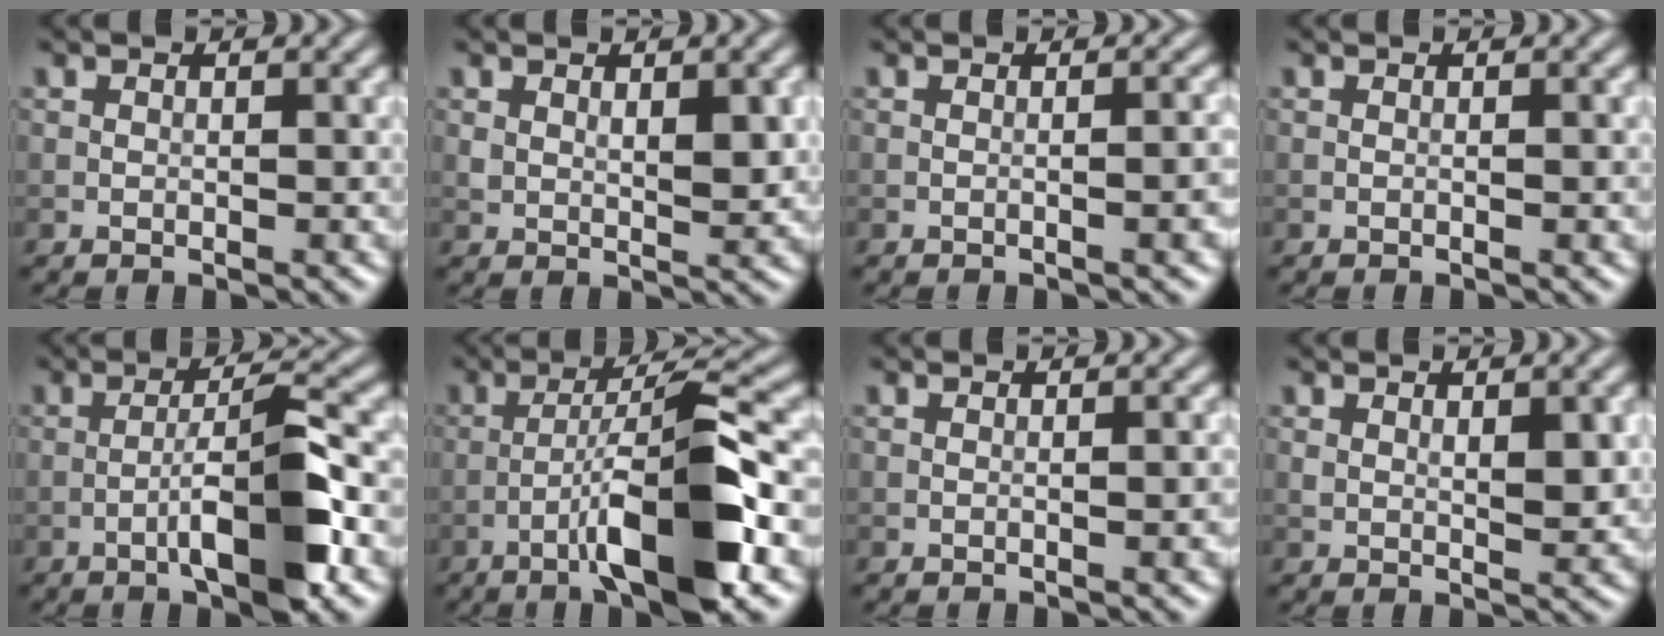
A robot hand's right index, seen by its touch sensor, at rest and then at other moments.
{"total": 3.0, "force": [0.9, 1.3, 2.5], "torque": [-0.043, -0.004, 0.021]}
{"total": 3.1, "force": [-0.5, 0.9, 2.9], "torque": [-0.023, 0.005, -0.008]}
{"total": 0.6, "force": [-0.1, 0.0, 0.6], "torque": [-0.008, -0.002, -0.001]}
{"total": 6.6, "force": [-2.4, 0.9, 6.1], "torque": [-0.105, 0.015, -0.046]}
{"total": 9.1, "force": [-3.4, 1.2, 8.3], "torque": [-0.137, 0.021, -0.065]}
{"total": 1.6, "force": [-0.2, 0.4, 1.6], "torque": [-0.016, 0.000, -0.006]}
{"total": 2.7, "force": [0.8, 1.1, 2.4], "torque": [-0.040, -0.003, 0.018]}